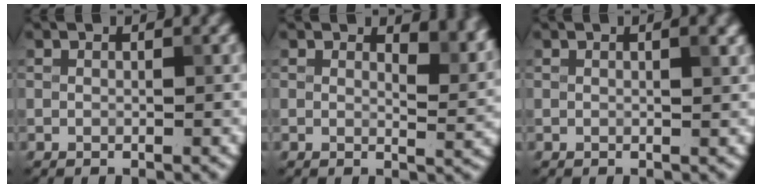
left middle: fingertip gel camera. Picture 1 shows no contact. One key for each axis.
{"total": 3.7, "fx": 2.4, "fy": 1.6, "fz": 2.3, "tx": -0.030, "ty": -0.008, "tz": 0.027}
{"total": 1.2, "fx": 0.4, "fy": 0.3, "fz": 1.1, "tx": -0.013, "ty": 0.000, "tz": 0.006}